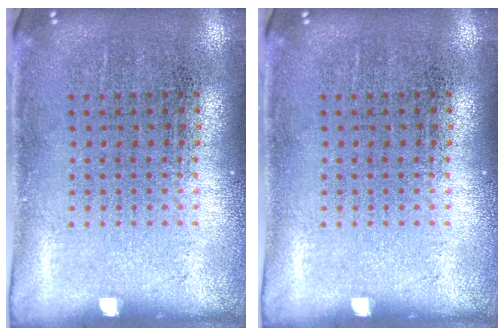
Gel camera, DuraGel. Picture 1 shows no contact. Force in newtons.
{"total": 0.0}